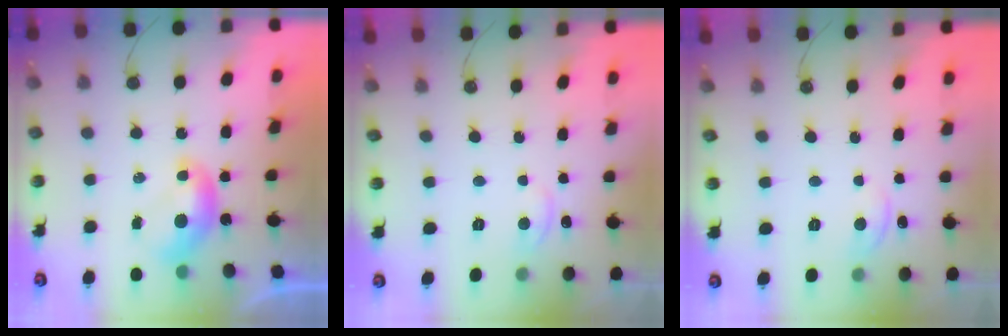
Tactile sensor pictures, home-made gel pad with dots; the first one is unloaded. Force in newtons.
{"total": 1.5, "press": 1.4, "slide": 0.6}
{"total": 0.6, "press": 0.0, "slide": 0.6}